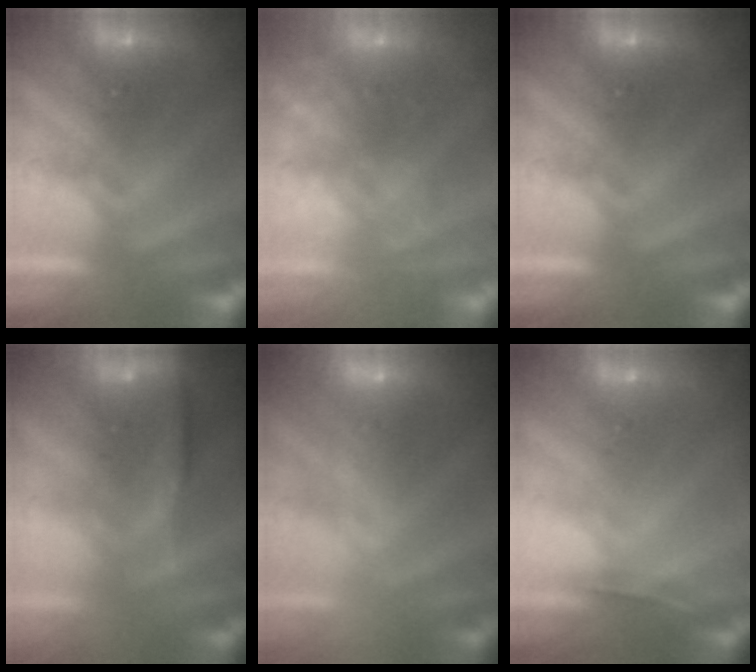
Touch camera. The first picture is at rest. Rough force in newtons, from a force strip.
{"total": 7.6}
{"total": 0.0}
{"total": 8.1}
{"total": 2.4}
{"total": 1.3}